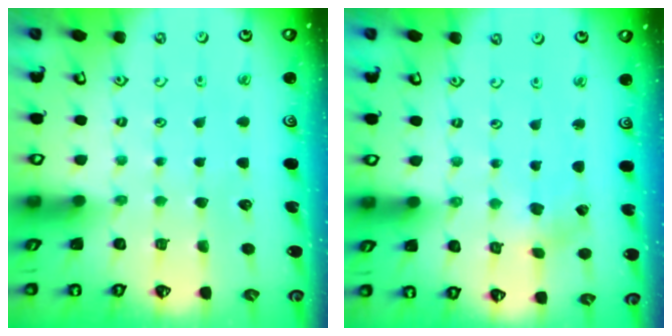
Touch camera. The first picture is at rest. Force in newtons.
{"total": 1.6, "press": 1.5, "slide": 0.2}